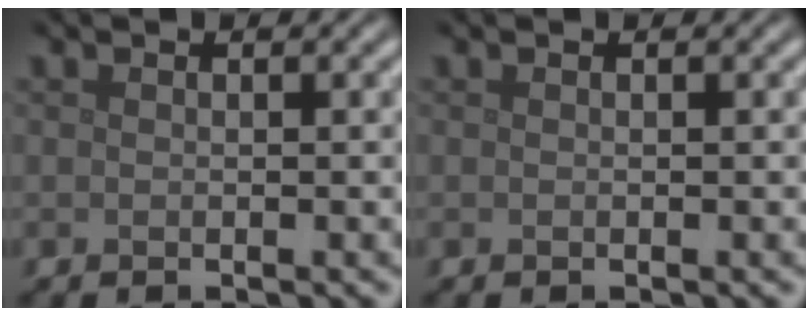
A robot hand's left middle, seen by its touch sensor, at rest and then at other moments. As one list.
[{"total": 0.0}]